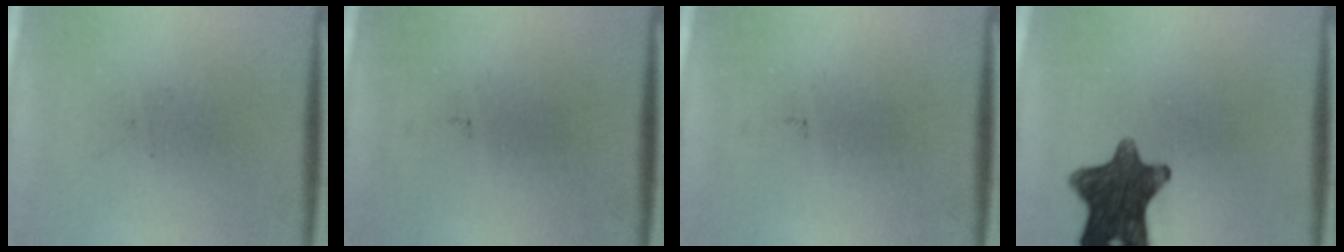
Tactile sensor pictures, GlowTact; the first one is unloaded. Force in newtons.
{"total": 0.0}
{"total": 0.0}
{"total": 11.4}